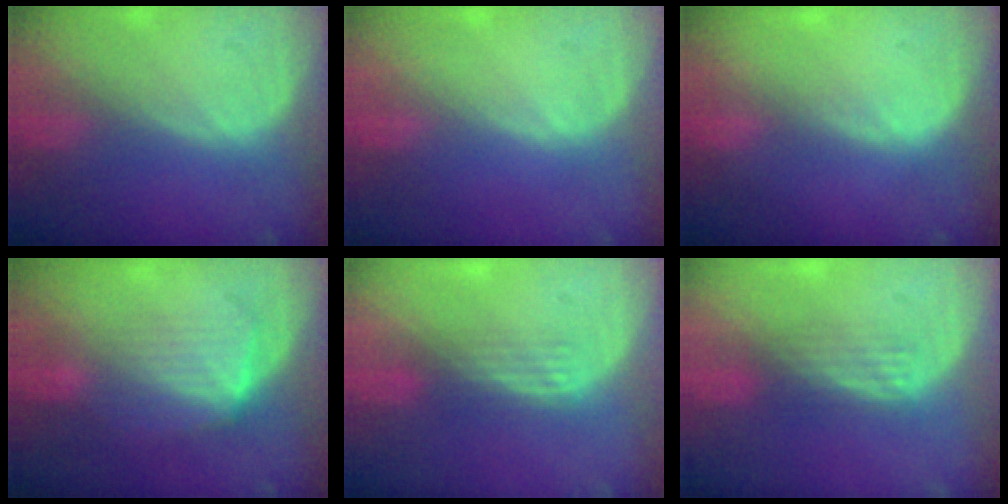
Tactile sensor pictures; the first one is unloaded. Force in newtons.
{"total": 0.0}
{"total": 1.1, "press": 0.7, "slide": 0.9}
{"total": 7.2, "press": 6.5, "slide": 3.0}
{"total": 3.1, "press": 2.8, "slide": 1.4}
{"total": 2.9, "press": 2.9, "slide": 0.2}